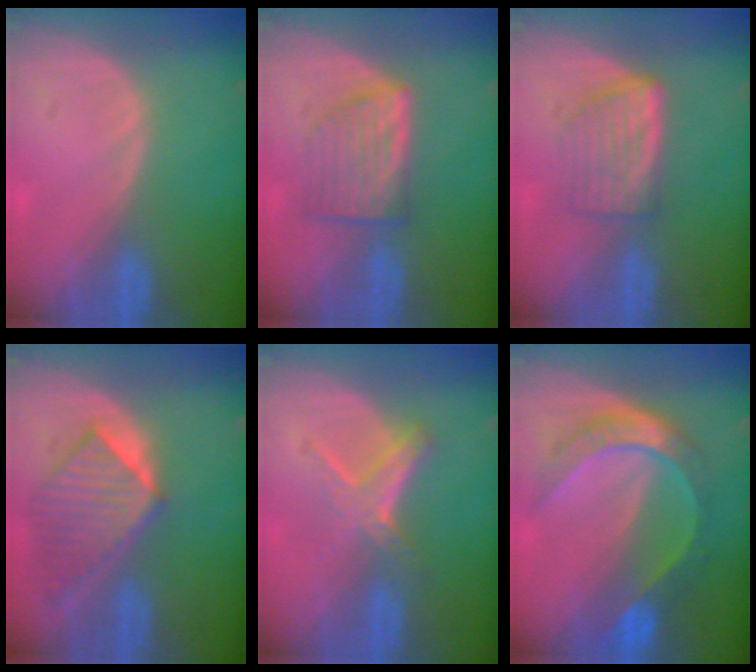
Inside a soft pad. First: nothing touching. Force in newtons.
{"total": 6.1, "press": 5.8, "slide": 1.7}
{"total": 6.1, "press": 5.4, "slide": 2.7}
{"total": 8.0, "press": 7.5, "slide": 2.7}
{"total": 4.8, "press": 4.7, "slide": 1.2}
{"total": 8.3, "press": 8.2, "slide": 0.8}